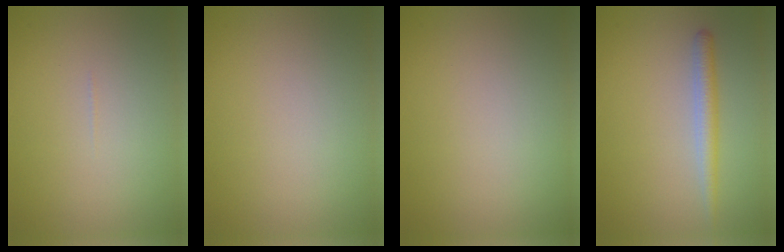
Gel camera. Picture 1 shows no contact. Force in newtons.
{"total": 0.0}
{"total": 0.0}
{"total": 2.2, "press": 2.2, "slide": 0.0}